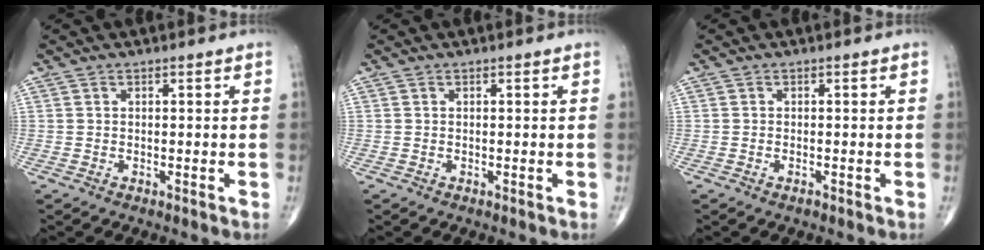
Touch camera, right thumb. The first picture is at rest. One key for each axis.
{"total": 0.0}
{"total": 0.5, "fx": -0.4, "fy": 0.1, "fz": 0.4, "tx": -0.009, "ty": 0.000, "tz": -0.007}